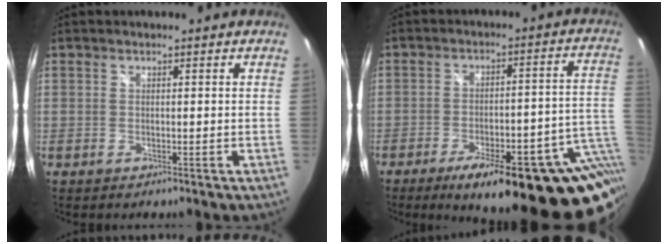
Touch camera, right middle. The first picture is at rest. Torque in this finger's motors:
{"motor_torque": [1.12, -1.02, 0.46, 0.12]}